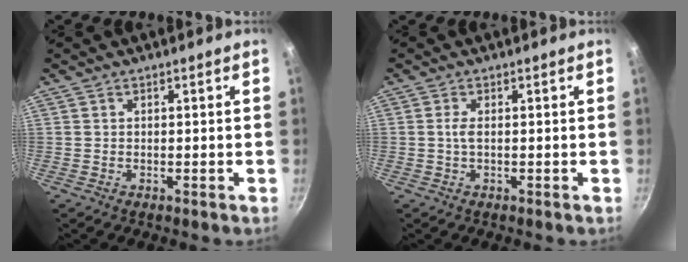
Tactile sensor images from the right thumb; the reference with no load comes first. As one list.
[{"total": 1.6, "force": [0.0, 0.4, 1.5], "torque": [-0.037, 0.001, -0.001]}]